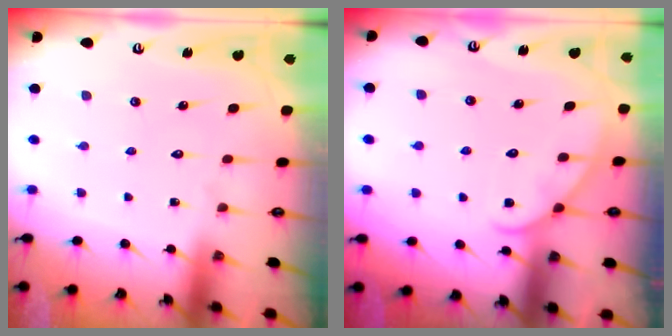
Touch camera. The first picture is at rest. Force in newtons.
{"total": 4.8, "press": 4.8, "slide": 0.5}